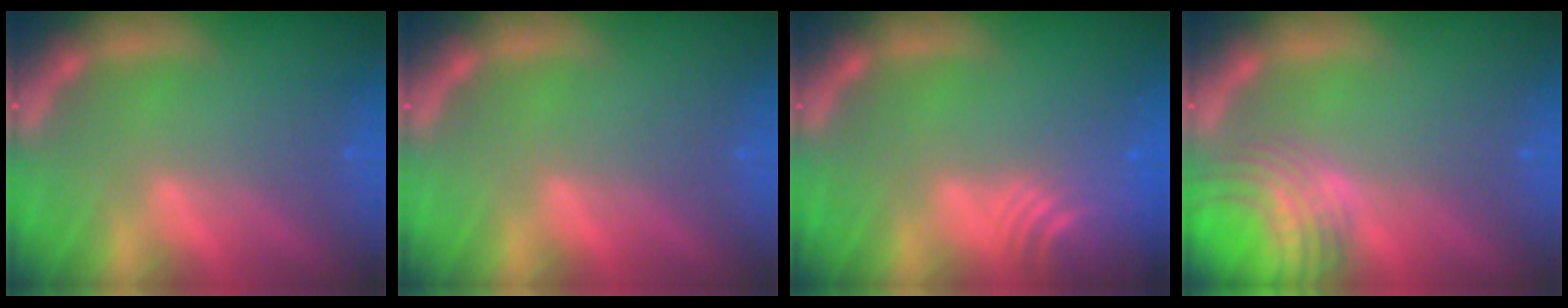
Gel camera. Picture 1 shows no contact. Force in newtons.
{"total": 0.0}
{"total": 7.0}
{"total": 6.6}